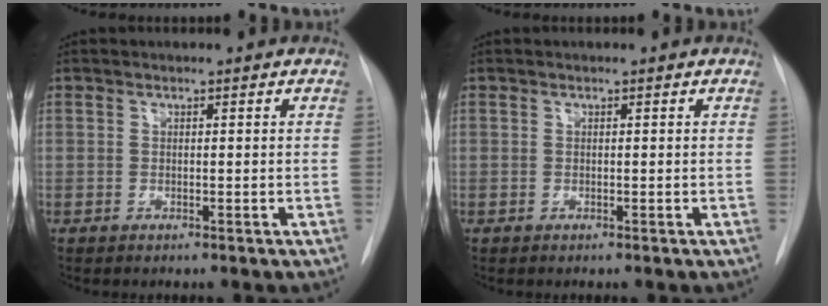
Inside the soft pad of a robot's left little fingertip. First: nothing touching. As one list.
[{"total": 0.0}]